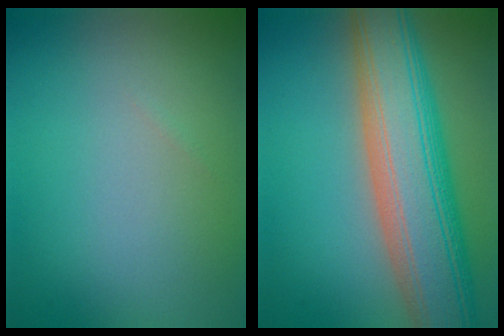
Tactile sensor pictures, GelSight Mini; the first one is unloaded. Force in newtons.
{"total": 11.7, "press": 11.7, "slide": 0.5}